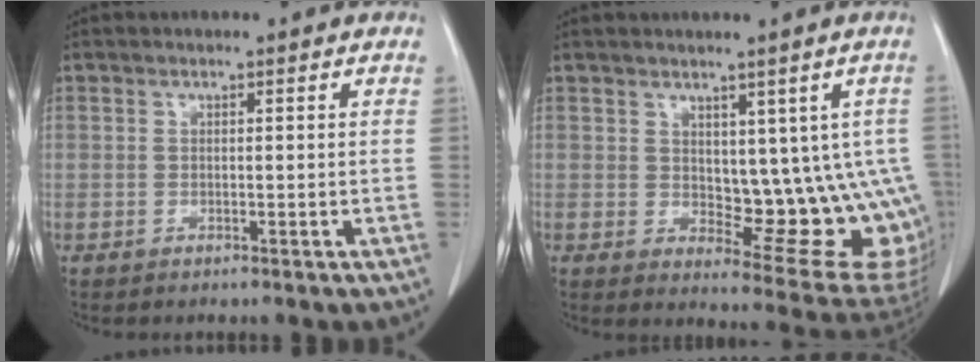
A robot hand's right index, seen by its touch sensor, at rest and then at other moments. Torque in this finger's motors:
{"motor_torque": [0.18, 0.05, 0.11, 0.00]}